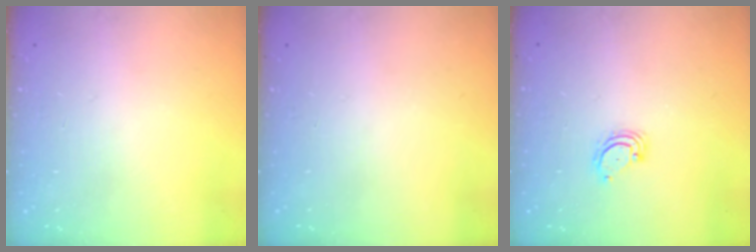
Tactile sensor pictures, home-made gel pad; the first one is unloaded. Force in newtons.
{"total": 0.0}
{"total": 3.2, "press": 3.2, "slide": 0.3}